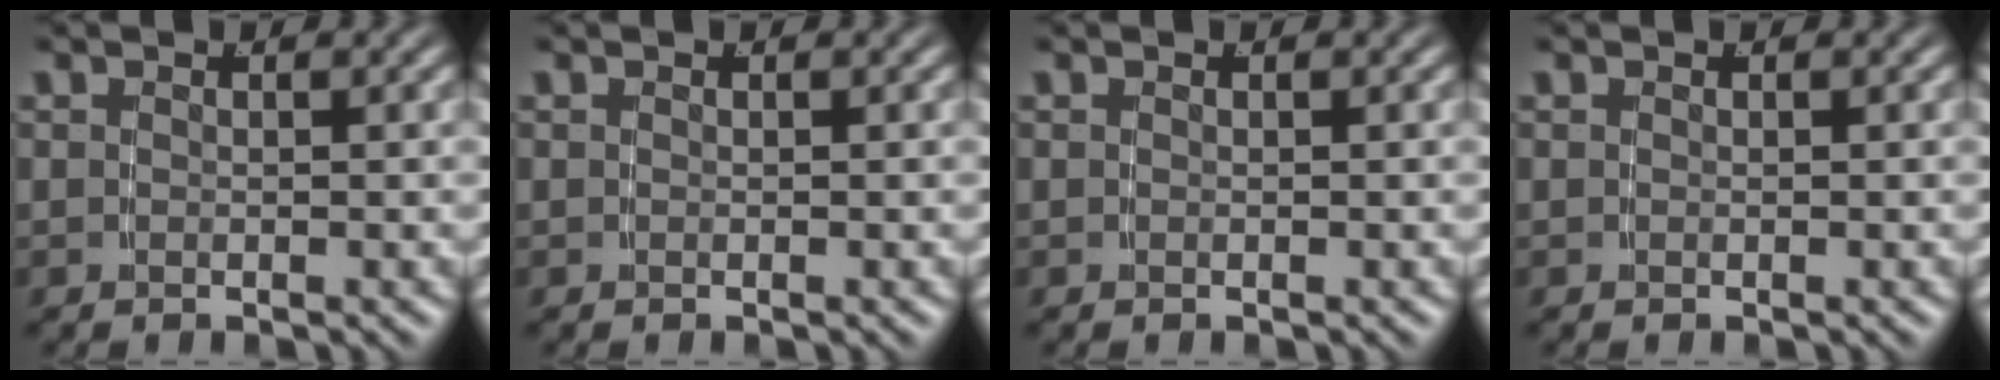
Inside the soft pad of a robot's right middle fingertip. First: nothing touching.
{"total": 0.0}
{"total": 0.0}
{"total": 0.0}